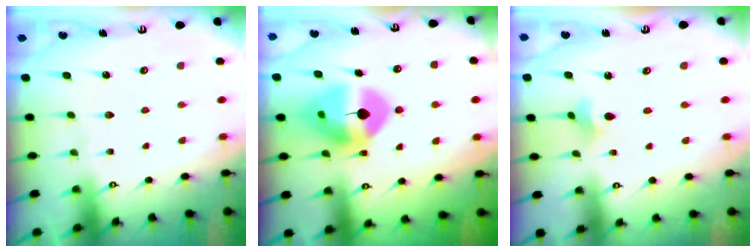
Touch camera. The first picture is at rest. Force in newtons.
{"total": 12.2, "press": 12.0, "slide": 1.8}
{"total": 2.0, "press": 2.0, "slide": 0.4}